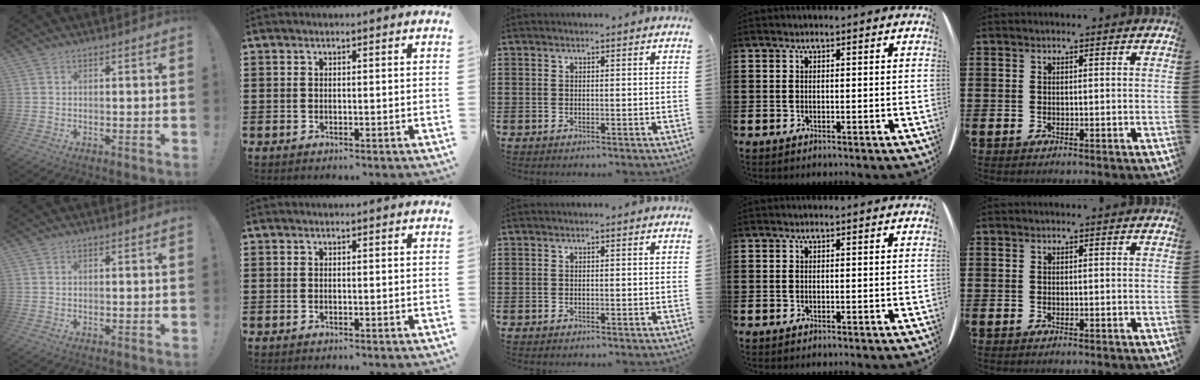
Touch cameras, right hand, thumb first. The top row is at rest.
{}